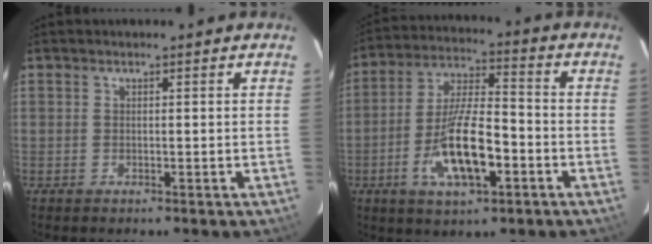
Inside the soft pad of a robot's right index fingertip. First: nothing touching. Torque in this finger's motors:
{"motor_torque": [0.52, -0.29, 0.79, 0.21]}